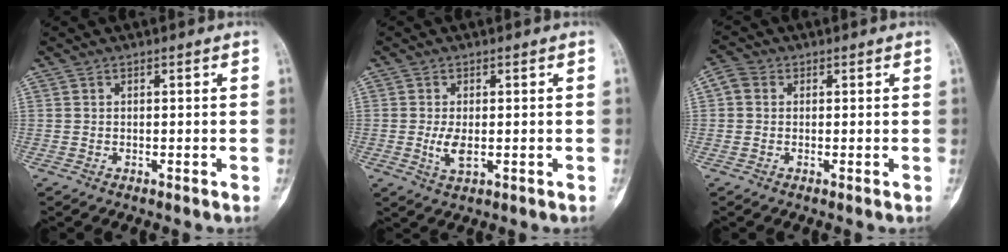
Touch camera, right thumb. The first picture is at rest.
{"total": 3.5, "force": [-0.3, 1.7, 3.1], "torque": [-0.063, -0.007, -0.002]}
{"total": 2.8, "force": [0.5, 2.5, 1.1], "torque": [-0.014, 0.008, 0.007]}